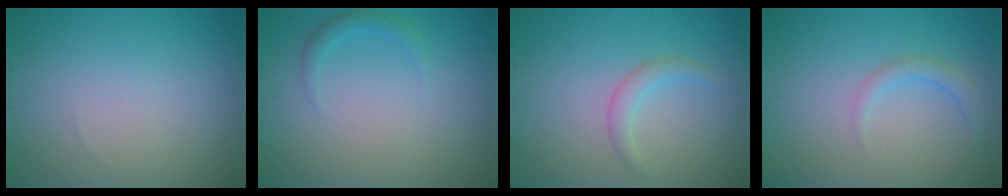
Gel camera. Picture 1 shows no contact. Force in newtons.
{"total": 1.3, "press": 1.3, "slide": 0.1}
{"total": 1.7, "press": 1.7, "slide": 0.1}
{"total": 1.8, "press": 1.8, "slide": 0.0}